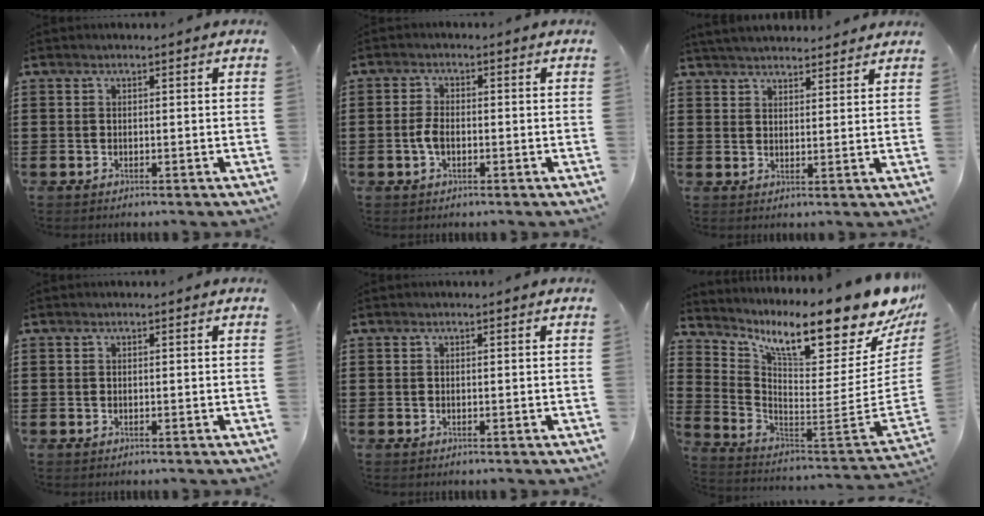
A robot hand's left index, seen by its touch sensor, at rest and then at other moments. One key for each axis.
{"total": 3.1, "fx": -0.8, "fy": 1.5, "fz": 2.6, "tx": -0.073, "ty": -0.005, "tz": -0.021}
{"total": 3.6, "fx": 3.6, "fy": 0.1, "fz": 0.5, "tx": -0.020, "ty": -0.008, "tz": 0.066}
{"total": 0.0}
{"total": 0.0}
{"total": 14.3, "fx": 10.1, "fy": 2.2, "fz": 10.0, "tx": -0.175, "ty": -0.087, "tz": 0.159}